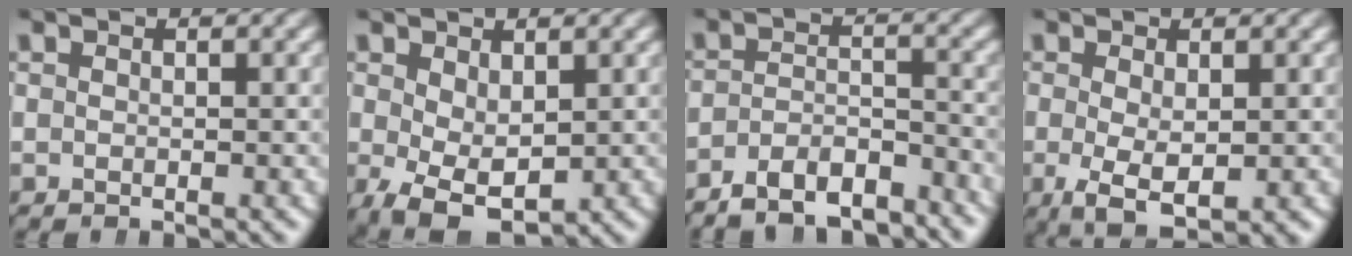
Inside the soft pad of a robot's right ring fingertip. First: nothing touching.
{"total": 6.1, "force": [-3.1, 3.5, 3.9], "torque": [-0.081, -0.052, -0.025]}
{"total": 6.8, "force": [-6.0, 2.5, 1.9], "torque": [-0.031, -0.022, -0.099]}
{"total": 5.8, "force": [-2.7, 2.9, 4.2], "torque": [-0.093, -0.053, -0.016]}